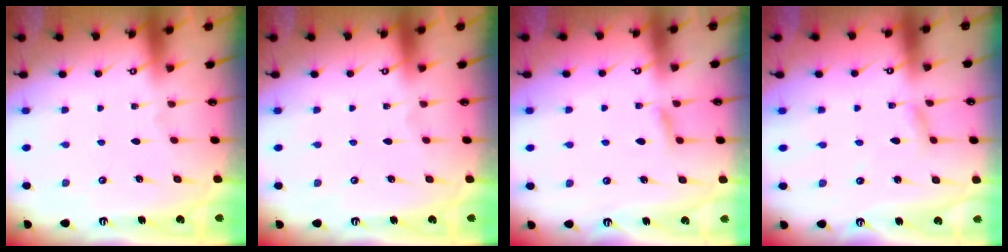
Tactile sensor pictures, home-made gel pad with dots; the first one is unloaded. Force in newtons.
{"total": 0.0}
{"total": 5.5, "press": 5.4, "slide": 0.9}
{"total": 2.8, "press": 2.8, "slide": 0.1}